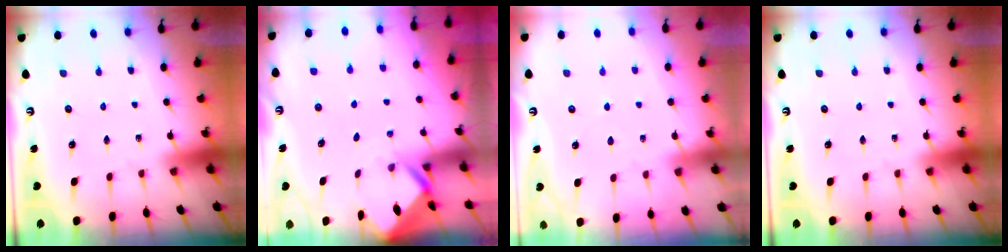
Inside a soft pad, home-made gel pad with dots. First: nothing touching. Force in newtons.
{"total": 2.4, "press": 2.4, "slide": 0.1}
{"total": 2.3, "press": 2.3, "slide": 0.3}
{"total": 0.0}